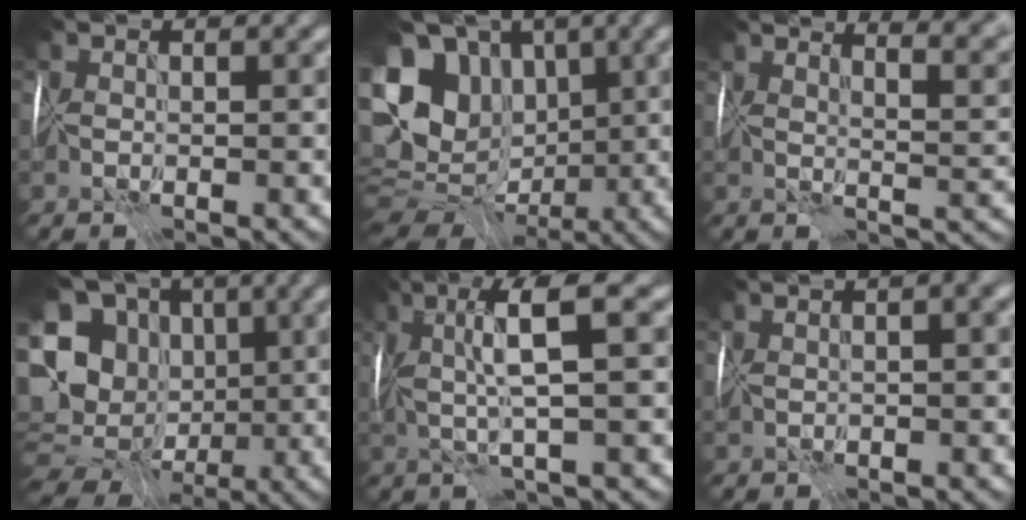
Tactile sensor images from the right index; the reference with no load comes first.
{"total": 15.6, "force": [1.8, 12.4, 9.3], "torque": [-0.190, 0.008, 0.036]}
{"total": 10.4, "force": [7.9, 3.1, 5.9], "torque": [-0.050, 0.039, 0.071]}
{"total": 14.7, "force": [-0.6, 12.1, 8.3], "torque": [-0.184, 0.005, -0.008]}
{"total": 5.9, "force": [1.5, 0.7, 5.7], "torque": [-0.114, 0.005, 0.027]}
{"total": 6.2, "force": [2.3, 2.6, 5.1], "torque": [-0.045, 0.034, 0.014]}